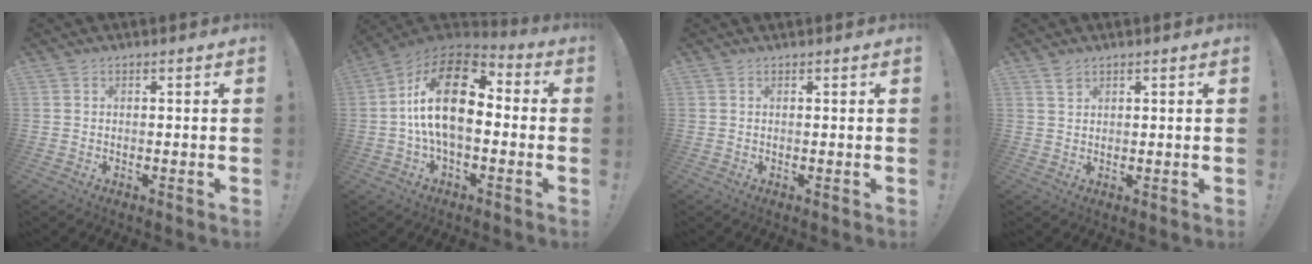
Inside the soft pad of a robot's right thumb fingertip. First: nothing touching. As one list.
[{"total": 20.7, "force": [2.1, 10.9, 17.5], "torque": [-0.312, 0.007, 0.037]}, {"total": 0.7, "force": [0.7, -0.1, -0.2], "torque": [0.011, -0.003, 0.012]}, {"total": 1.8, "force": [1.5, 0.9, 0.6], "torque": [-0.001, -0.012, 0.026]}]